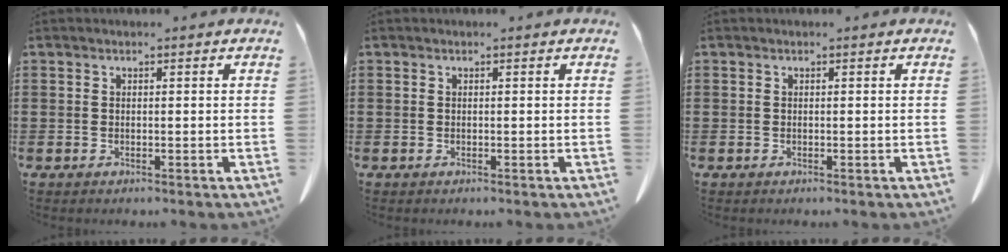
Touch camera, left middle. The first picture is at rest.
{"total": 0.0}
{"total": 0.0}